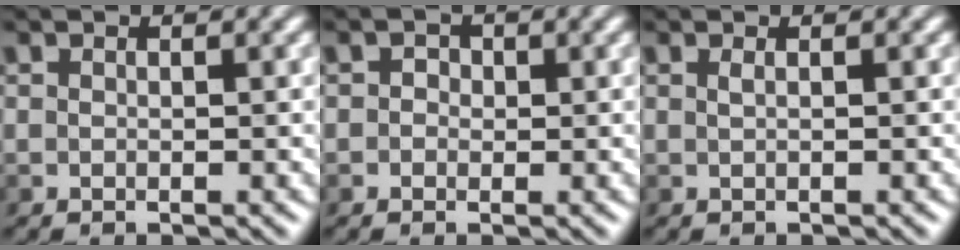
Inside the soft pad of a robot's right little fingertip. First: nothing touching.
{"total": 1.2, "force": [0.1, 1.1, 0.5], "torque": [0.001, 0.003, -0.010]}
{"total": 0.6, "force": [0.1, 0.2, 0.5], "torque": [-0.009, 0.004, 0.002]}